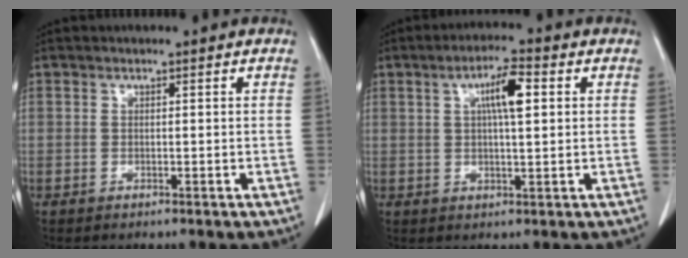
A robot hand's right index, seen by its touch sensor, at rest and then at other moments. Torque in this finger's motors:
{"motor_torque": [0.87, 0.23, 0.15, 0.10]}